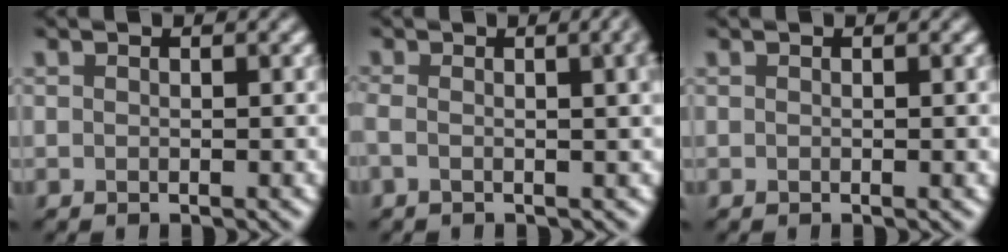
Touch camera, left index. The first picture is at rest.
{"total": 7.2, "force": [1.0, 3.4, 6.2], "torque": [-0.032, 0.038, -0.023]}
{"total": 0.7, "force": [0.0, 0.2, 0.7], "torque": [-0.004, 0.001, -0.002]}